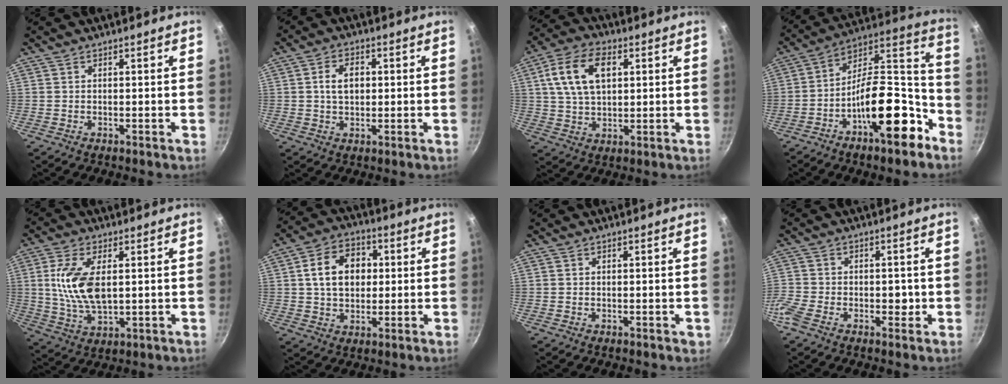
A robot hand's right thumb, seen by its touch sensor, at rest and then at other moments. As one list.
[{"total": 5.4, "force": [0.6, 3.6, 4.0], "torque": [-0.053, 0.007, 0.008]}, {"total": 12.4, "force": [3.5, 7.5, 9.3], "torque": [-0.159, 0.007, 0.058]}, {"total": 21.0, "force": [-10.0, 9.0, 16.1], "torque": [-0.199, 0.091, -0.166]}, {"total": 11.7, "force": [1.8, 5.8, 10.0], "torque": [-0.192, -0.007, 0.038]}, {"total": 11.7, "force": [1.6, 8.7, 7.6], "torque": [-0.099, 0.015, 0.019]}, {"total": 0.6, "force": [-0.1, 0.4, 0.4], "torque": [-0.002, 0.001, -0.002]}, {"total": 8.4, "force": [-2.9, 6.0, 5.0], "torque": [-0.095, 0.024, -0.068]}]